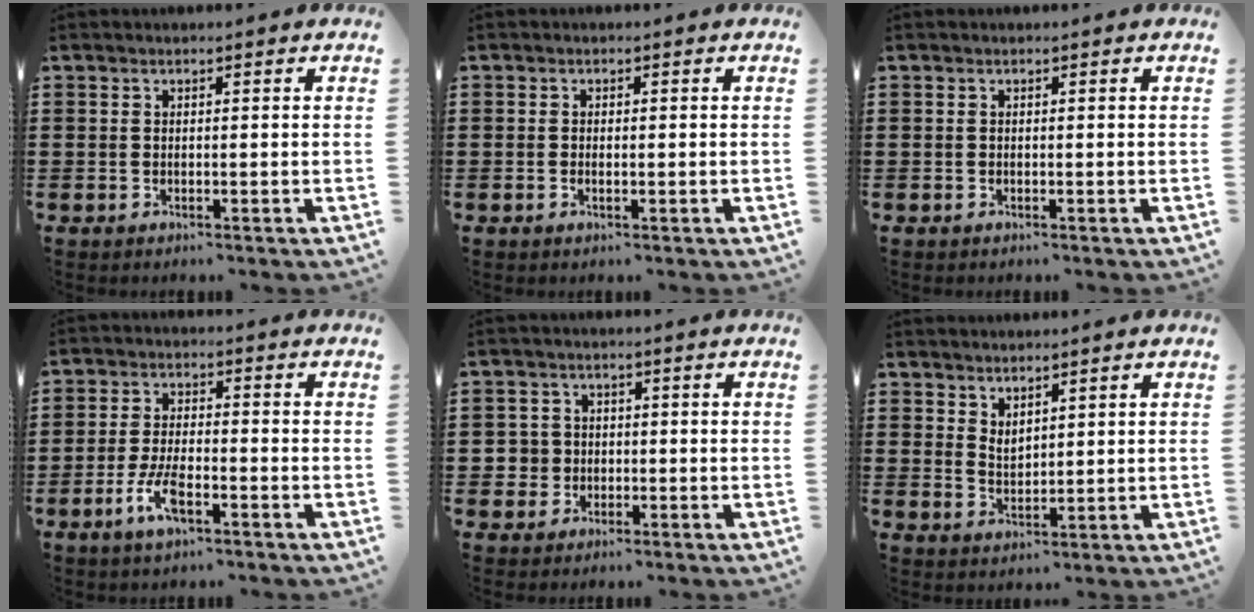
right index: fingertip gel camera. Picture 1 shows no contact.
{"total": 0.9, "force": [-0.1, 0.4, 0.8], "torque": [-0.016, 0.000, -0.002]}
{"total": 0.0}
{"total": 5.7, "force": [-2.8, 2.1, 4.5], "torque": [-0.107, -0.005, -0.057]}
{"total": 3.1, "force": [-0.7, 3.0, 0.8], "torque": [-0.038, 0.002, -0.019]}
{"total": 2.3, "force": [2.2, 0.8, 0.3], "torque": [-0.011, 0.001, 0.041]}